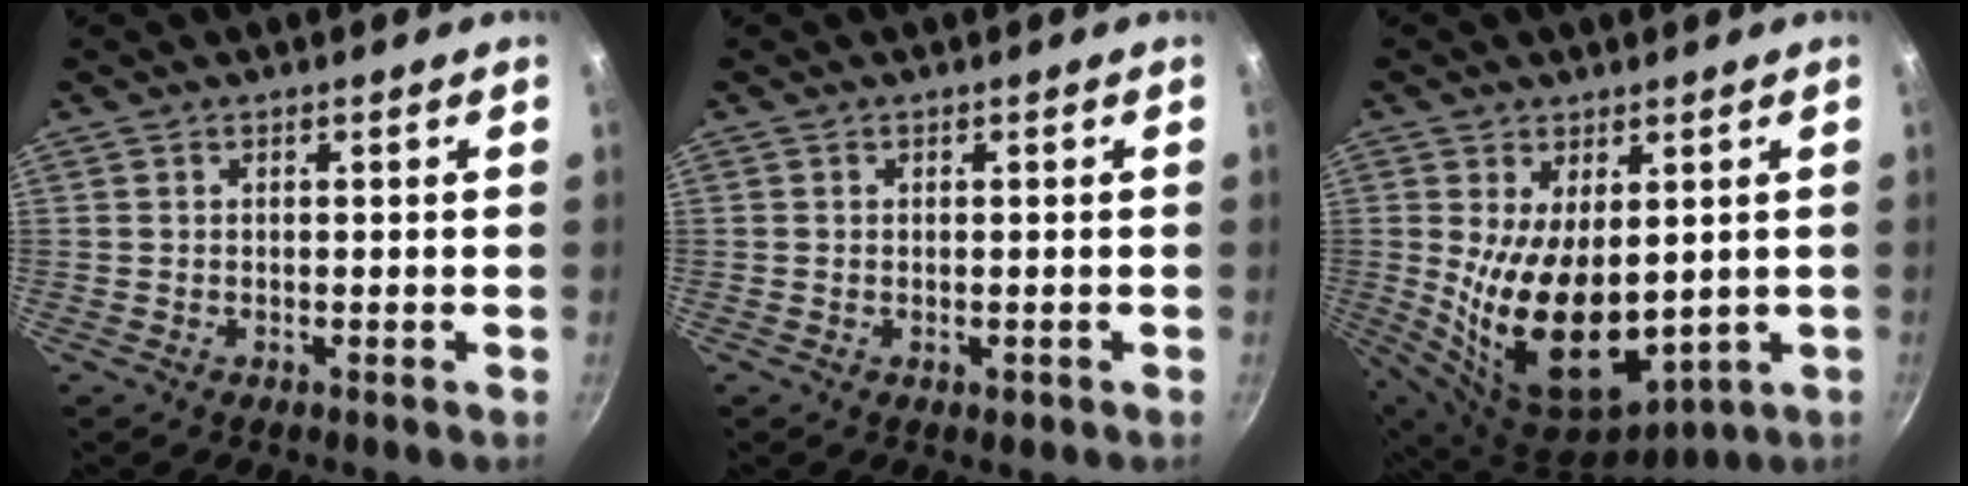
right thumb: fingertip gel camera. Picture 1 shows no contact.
{"total": 0.8, "force": [-0.4, 0.4, 0.6], "torque": [-0.009, 0.000, -0.006]}
{"total": 16.4, "force": [0.6, 9.5, 13.3], "torque": [-0.224, -0.034, 0.040]}